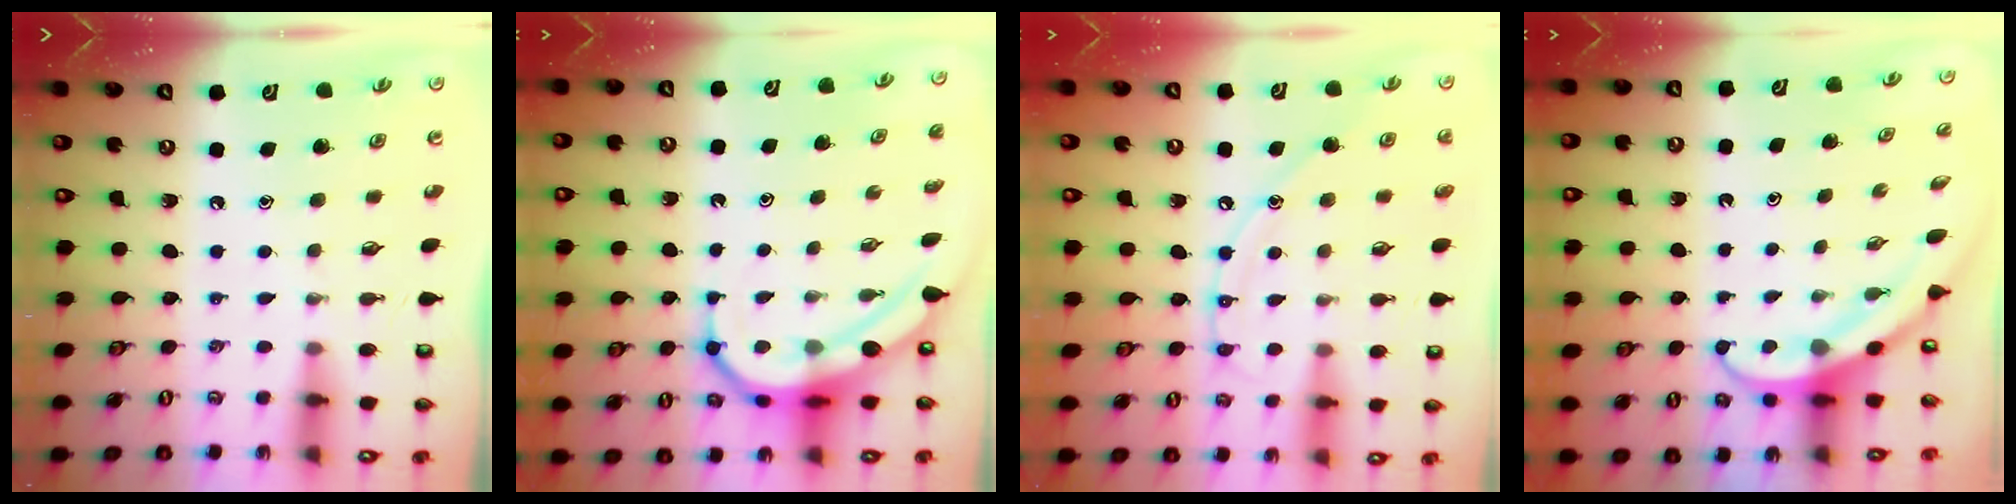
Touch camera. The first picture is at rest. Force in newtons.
{"total": 9.3, "press": 9.2, "slide": 0.8}
{"total": 9.6, "press": 9.5, "slide": 0.7}
{"total": 3.9, "press": 3.9, "slide": 0.3}